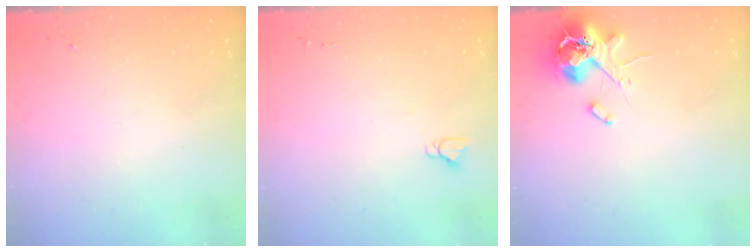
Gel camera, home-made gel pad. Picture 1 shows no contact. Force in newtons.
{"total": 3.6, "press": 3.6, "slide": 0.3}
{"total": 11.6, "press": 11.4, "slide": 1.8}